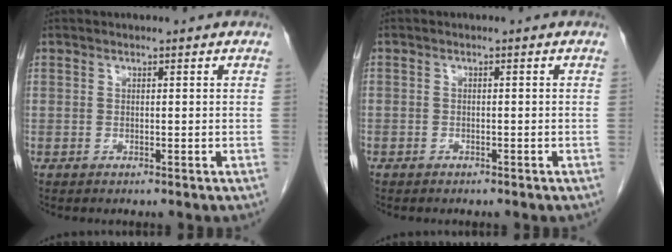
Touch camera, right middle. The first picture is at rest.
{"total": 0.9, "force": [-0.7, 0.6, 0.1], "torque": [-0.011, 0.001, -0.012]}